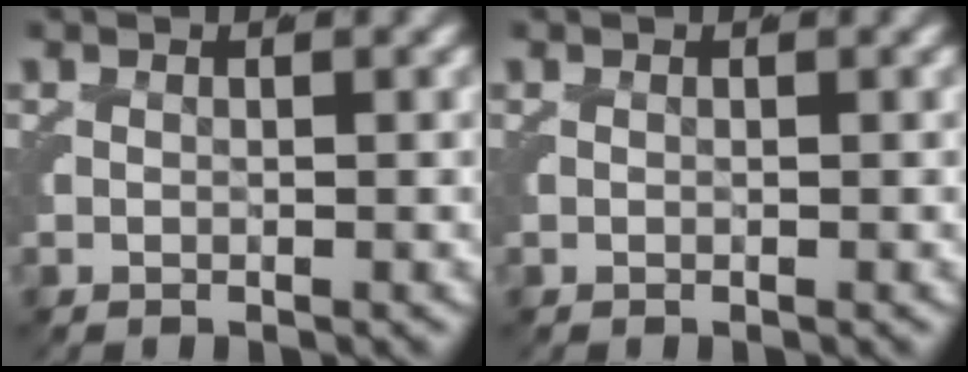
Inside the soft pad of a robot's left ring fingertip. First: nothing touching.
{"total": 0.0}